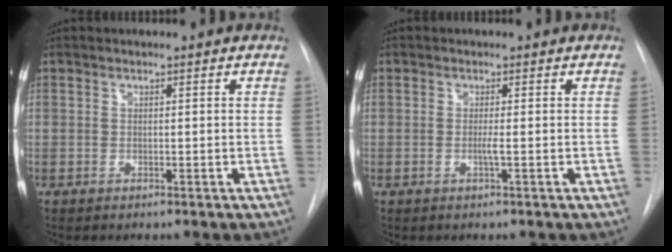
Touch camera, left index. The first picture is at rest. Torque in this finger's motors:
{"motor_torque": [0.09, 0.05, 0.00, 0.00]}